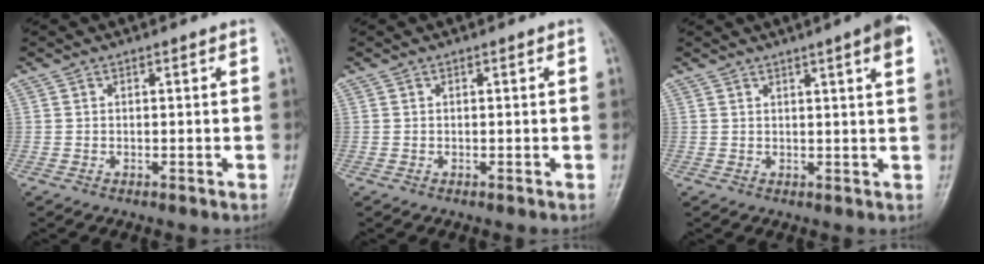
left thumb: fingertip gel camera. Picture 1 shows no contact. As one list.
[{"total": 0.0}, {"total": 5.6, "force": [2.7, 0.2, 4.9], "torque": [-0.064, -0.002, 0.034]}]